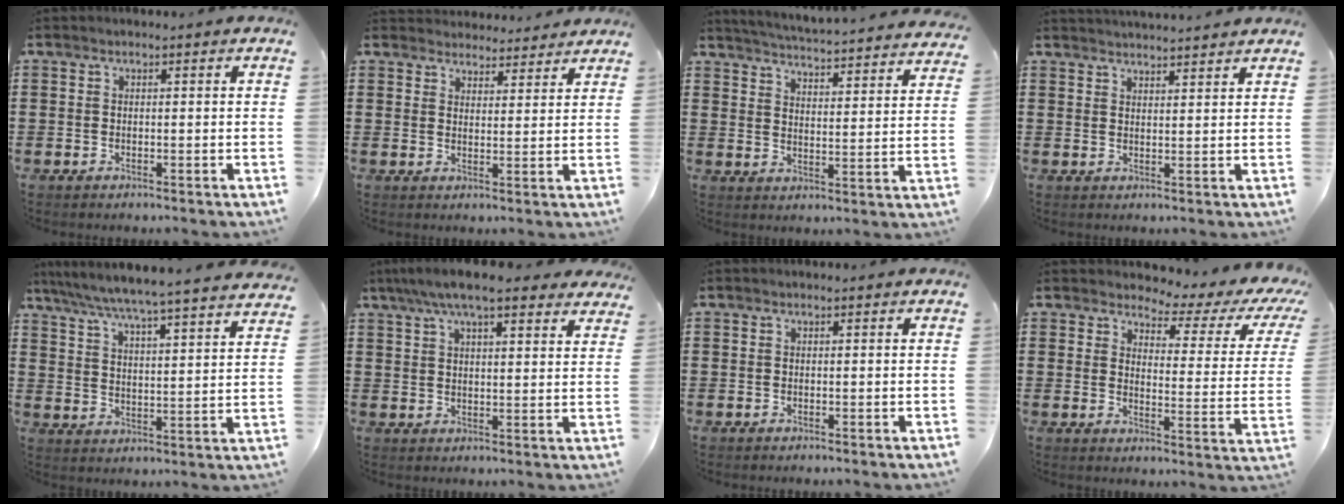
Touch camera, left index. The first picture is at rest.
{"total": 3.5, "force": [3.4, 0.7, -0.2], "torque": [-0.010, -0.014, 0.064]}
{"total": 4.0, "force": [3.8, -1.1, 0.6], "torque": [-0.033, -0.042, 0.059]}
{"total": 2.6, "force": [2.6, -0.5, -0.1], "torque": [-0.005, -0.012, 0.049]}
{"total": 5.6, "force": [5.2, -1.0, 1.8], "torque": [-0.059, -0.045, 0.083]}
{"total": 8.0, "force": [6.5, 1.5, 4.4], "torque": [-0.101, -0.008, 0.118]}
{"total": 0.0}
{"total": 3.4, "force": [2.8, 0.9, 1.6], "torque": [-0.036, -0.027, 0.038]}